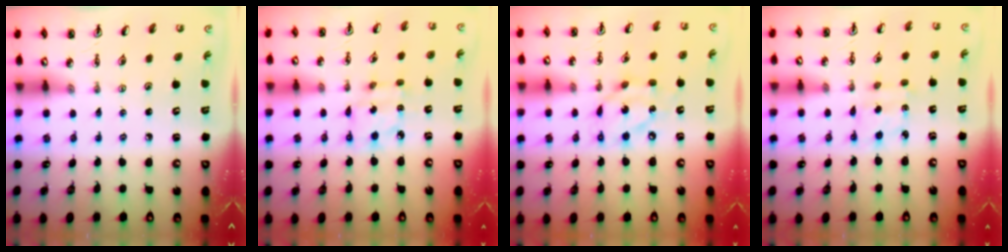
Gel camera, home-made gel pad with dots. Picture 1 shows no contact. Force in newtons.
{"total": 6.0, "press": 6.0, "slide": 0.3}
{"total": 12.4, "press": 12.4, "slide": 0.9}
{"total": 2.6, "press": 2.6, "slide": 0.6}